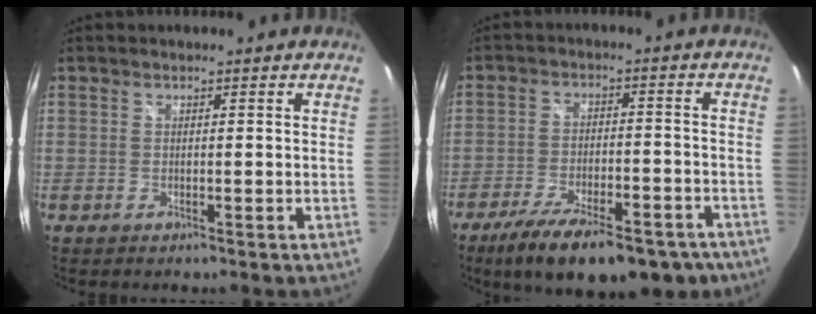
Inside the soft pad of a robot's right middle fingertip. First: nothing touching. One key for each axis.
{"total": 19.1, "fx": -13.7, "fy": 7.2, "fz": 11.2, "tx": -0.203, "ty": -0.035, "tz": -0.197}